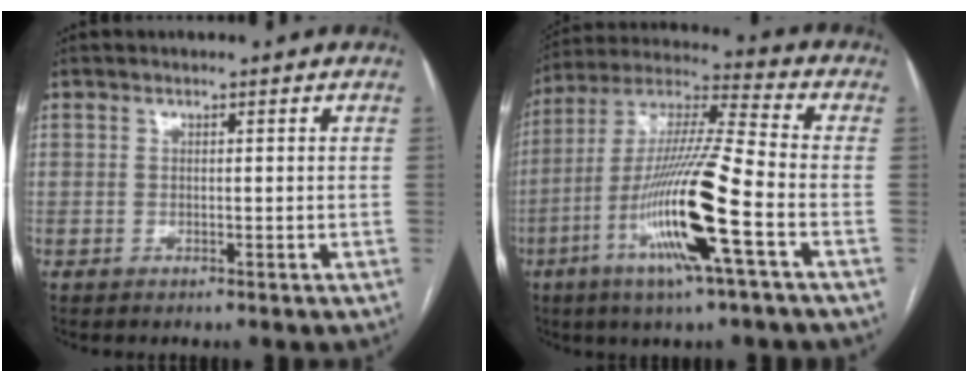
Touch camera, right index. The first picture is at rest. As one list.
[{"total": 17.8, "force": [-6.5, 0.0, 16.6], "torque": [-0.336, -0.015, -0.125]}]